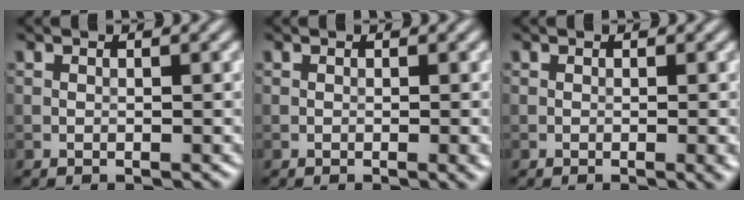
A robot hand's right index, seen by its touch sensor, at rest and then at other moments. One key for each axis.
{"total": 1.3, "fx": -0.3, "fy": 0.2, "fz": 1.2, "tx": -0.015, "ty": -0.003, "tz": -0.004}
{"total": 1.4, "fx": -0.3, "fy": 0.3, "fz": 1.3, "tx": -0.016, "ty": -0.003, "tz": -0.004}